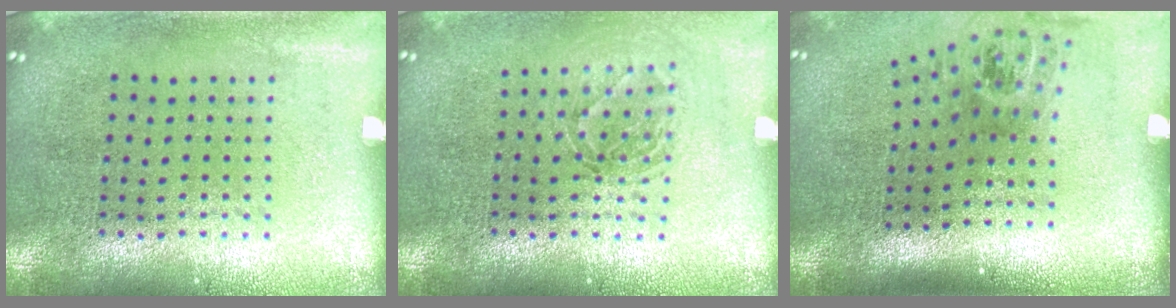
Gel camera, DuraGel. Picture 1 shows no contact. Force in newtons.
{"total": 1.3, "press": 1.1, "slide": 0.6}
{"total": 1.8, "press": 1.3, "slide": 1.2}